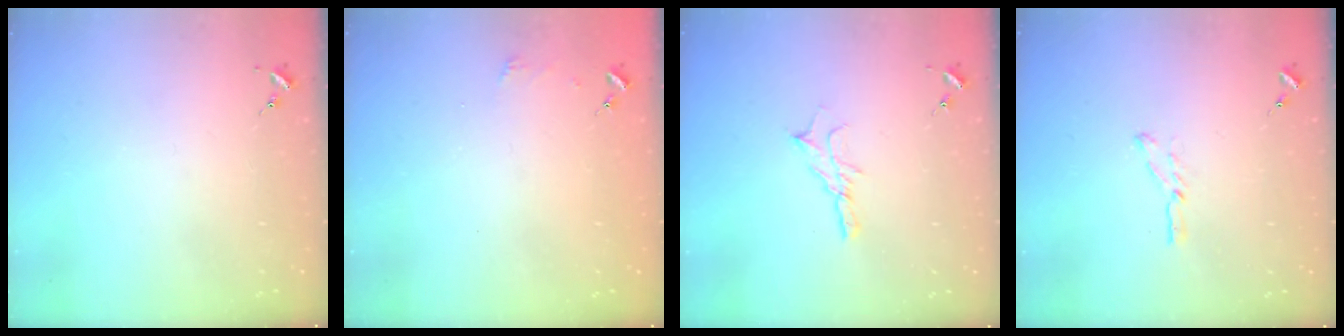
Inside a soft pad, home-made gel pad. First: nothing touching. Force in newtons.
{"total": 2.4, "press": 2.4, "slide": 0.2}
{"total": 7.3, "press": 7.3, "slide": 0.4}
{"total": 3.7, "press": 3.7, "slide": 0.4}